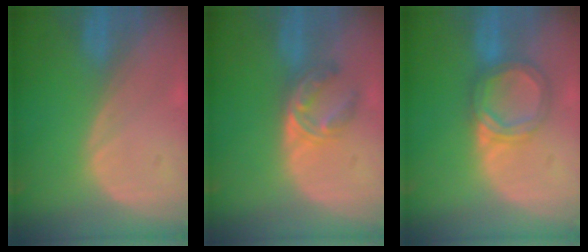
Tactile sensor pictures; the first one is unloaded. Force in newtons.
{"total": 5.7, "press": 4.7, "slide": 3.2}
{"total": 5.3, "press": 5.3, "slide": 0.2}